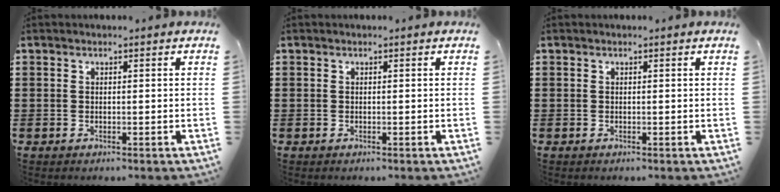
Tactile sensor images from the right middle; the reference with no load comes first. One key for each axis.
{"total": 0.0}
{"total": 0.0}